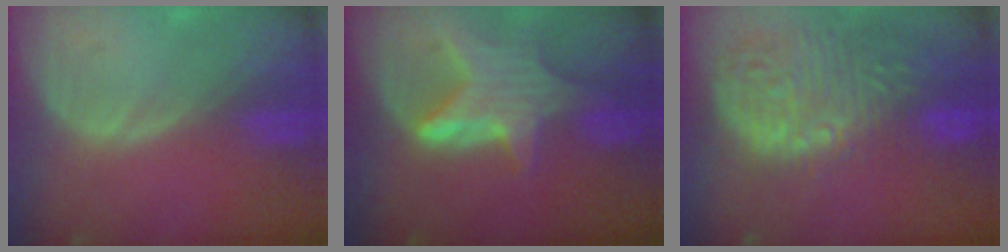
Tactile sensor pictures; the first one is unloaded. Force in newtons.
{"total": 7.4, "press": 6.9, "slide": 2.6}
{"total": 15.4, "press": 12.6, "slide": 8.8}